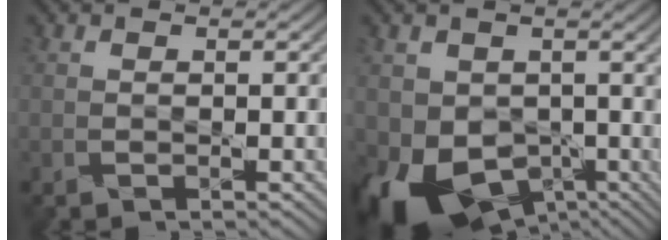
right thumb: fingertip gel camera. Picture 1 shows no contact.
{"total": 10.7, "force": [-2.2, 8.3, 6.4], "torque": [-0.139, -0.036, -0.038]}